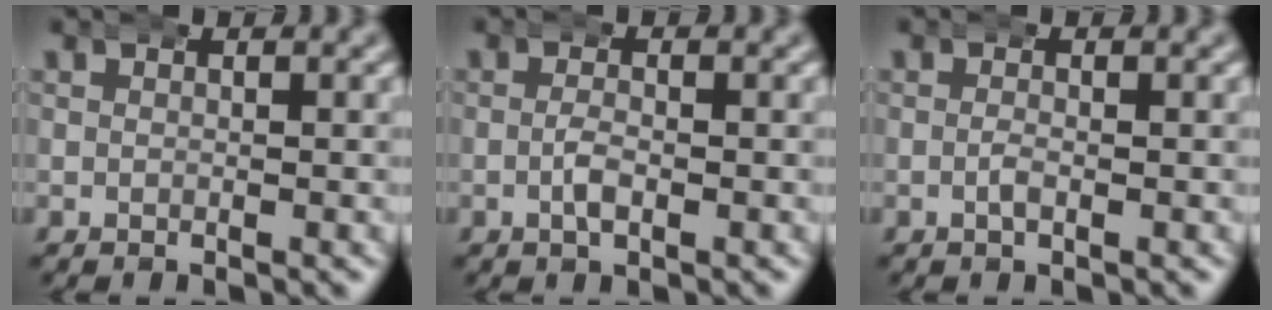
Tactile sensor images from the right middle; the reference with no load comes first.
{"total": 1.2, "force": [-0.5, 0.4, 1.0], "torque": [-0.025, -0.005, -0.012]}
{"total": 0.6, "force": [-0.3, 0.0, 0.5], "torque": [-0.012, -0.002, -0.011]}